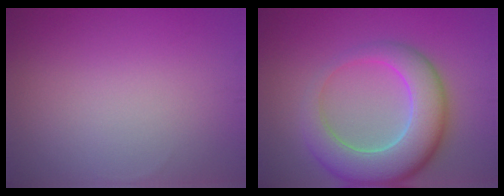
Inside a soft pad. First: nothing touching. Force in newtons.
{"total": 8.5, "press": 8.5, "slide": 0.6}